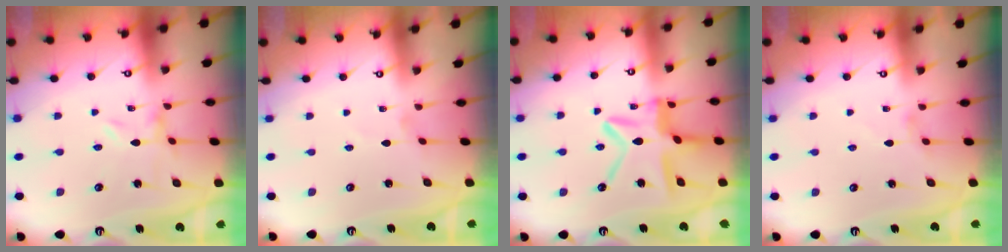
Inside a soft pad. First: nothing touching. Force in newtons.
{"total": 0.0}
{"total": 13.4, "press": 13.4, "slide": 1.4}
{"total": 0.9, "press": 0.9, "slide": 0.3}